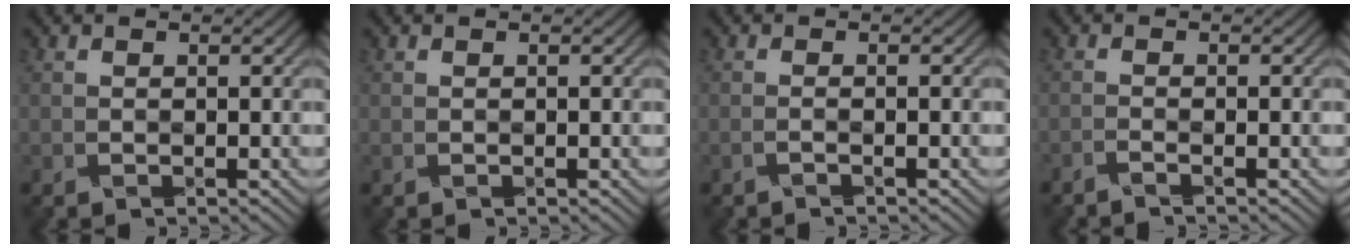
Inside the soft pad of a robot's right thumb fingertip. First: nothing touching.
{"total": 0.0}
{"total": 0.8, "force": [-0.6, 0.0, 0.5], "torque": [-0.004, 0.006, -0.019]}
{"total": 1.2, "force": [-1.1, 0.1, 0.6], "torque": [-0.003, 0.005, -0.031]}